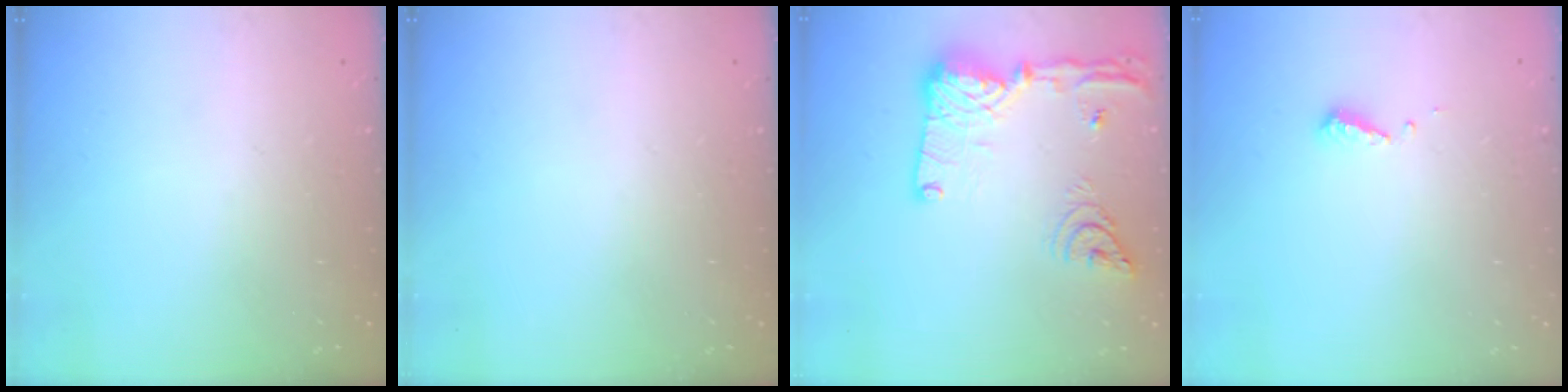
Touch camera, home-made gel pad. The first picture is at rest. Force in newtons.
{"total": 0.0}
{"total": 20.1, "press": 19.9, "slide": 3.0}
{"total": 4.2, "press": 4.2, "slide": 0.3}